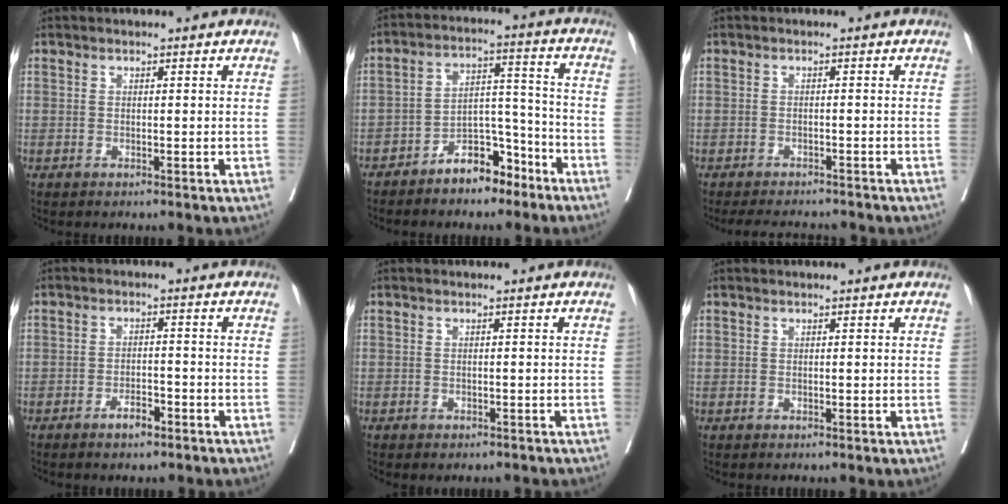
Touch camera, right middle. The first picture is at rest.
{"total": 8.1, "force": [-6.0, 3.7, 4.0], "torque": [-0.068, 0.027, -0.100]}
{"total": 6.3, "force": [-5.8, 1.8, 1.6], "torque": [-0.015, -0.008, -0.078]}
{"total": 3.0, "force": [-2.2, 0.9, 1.8], "torque": [-0.033, 0.003, -0.034]}
{"total": 2.5, "force": [-2.2, 0.9, 0.6], "torque": [-0.005, -0.002, -0.028]}
{"total": 0.0}